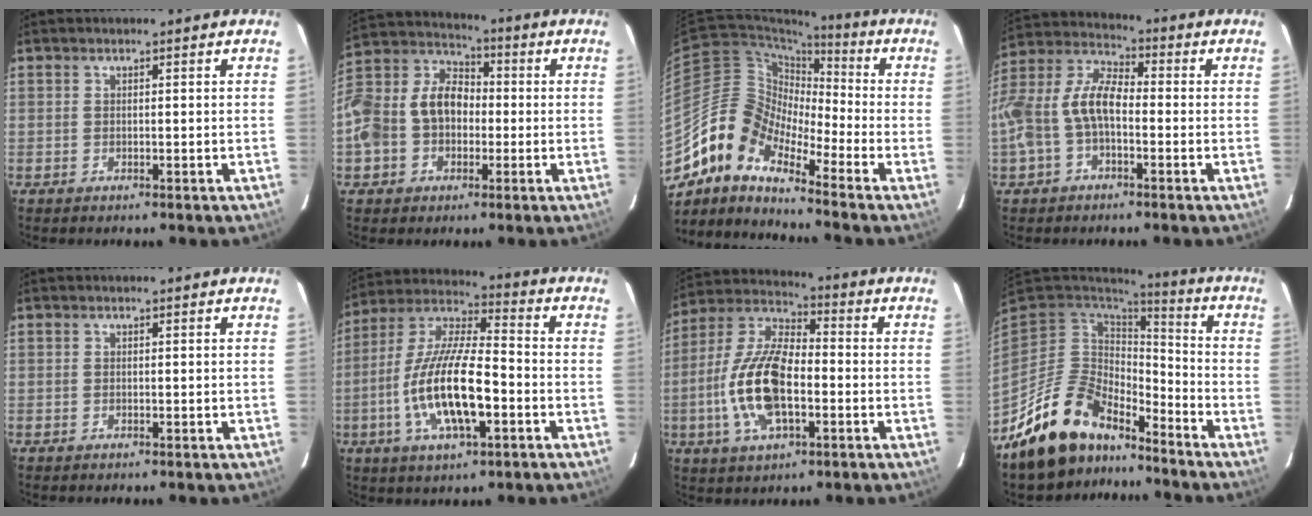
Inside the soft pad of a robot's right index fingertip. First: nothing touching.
{"total": 17.7, "force": [-2.7, 13.7, 10.9], "torque": [-0.262, 0.038, -0.049]}
{"total": 12.6, "force": [-9.5, 5.3, 6.4], "torque": [-0.103, 0.010, -0.206]}
{"total": 11.7, "force": [-2.8, 6.2, 9.6], "torque": [-0.207, 0.018, -0.057]}
{"total": 0.0}
{"total": 17.0, "force": [-4.9, 5.3, 15.4], "torque": [-0.310, -0.009, -0.093]}
{"total": 16.1, "force": [-3.6, 7.2, 13.9], "torque": [-0.292, 0.002, -0.073]}
{"total": 15.5, "force": [-12.3, 7.1, 6.1], "torque": [-0.142, 0.006, -0.209]}